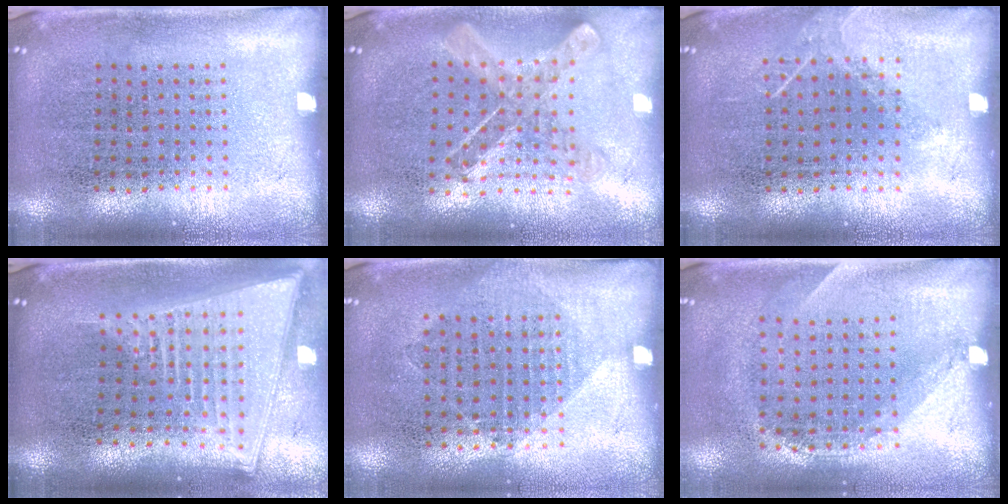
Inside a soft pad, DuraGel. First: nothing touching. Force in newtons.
{"total": 0.9, "press": 0.9, "slide": 0.1}
{"total": 1.0, "press": 0.9, "slide": 0.3}
{"total": 2.1, "press": 1.8, "slide": 1.2}
{"total": 1.1, "press": 0.9, "slide": 0.5}
{"total": 1.3, "press": 0.9, "slide": 0.9}